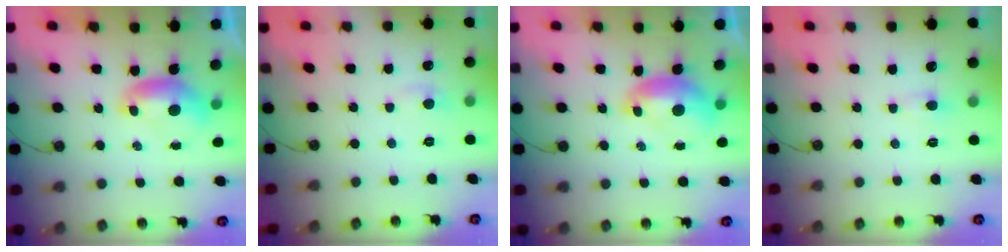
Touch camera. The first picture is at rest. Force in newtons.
{"total": 1.1, "press": 0.8, "slide": 0.7}
{"total": 1.3, "press": 1.3, "slide": 0.4}
{"total": 1.6, "press": 1.6, "slide": 0.5}